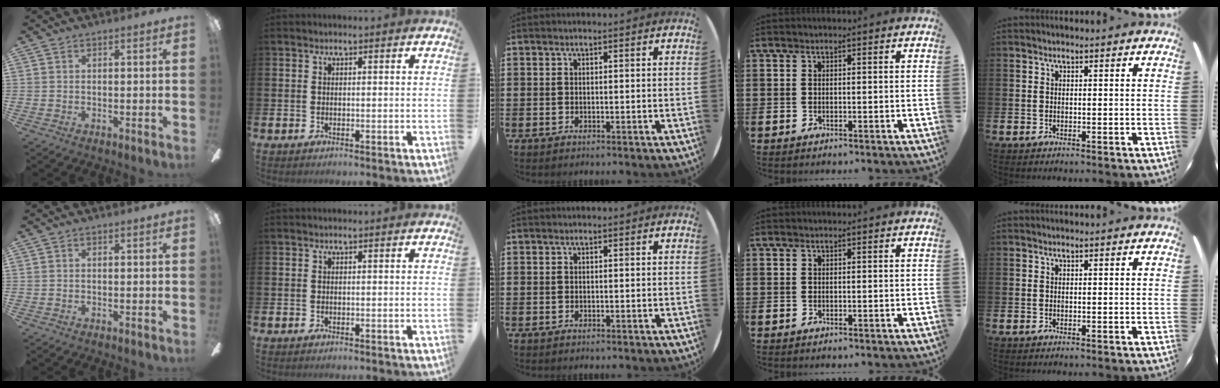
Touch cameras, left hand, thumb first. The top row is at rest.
{}